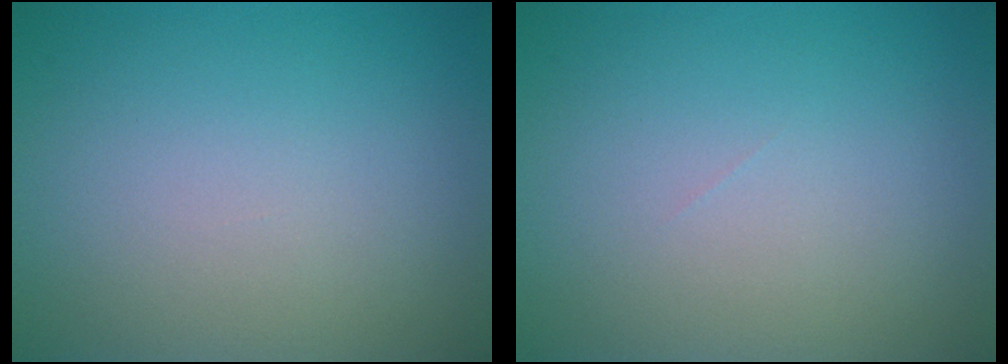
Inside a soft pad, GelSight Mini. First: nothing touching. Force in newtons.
{"total": 0.0}